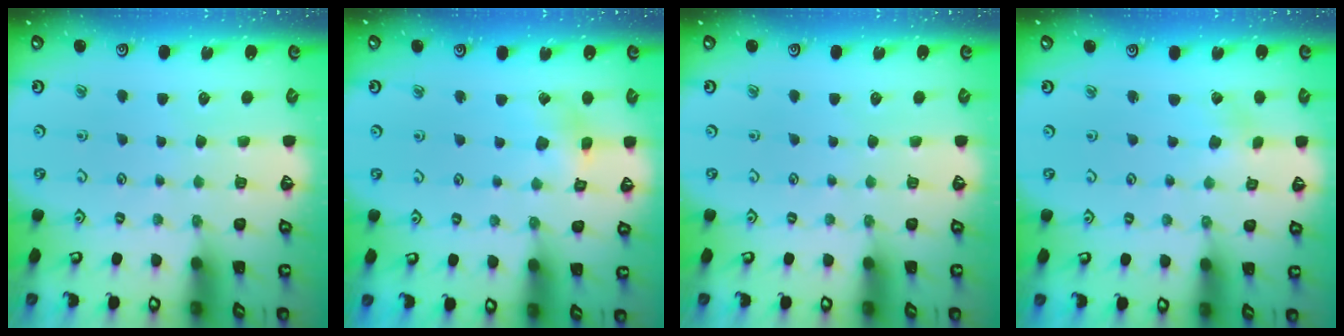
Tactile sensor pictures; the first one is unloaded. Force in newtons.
{"total": 4.6, "press": 4.6, "slide": 0.5}
{"total": 0.0}
{"total": 0.0}